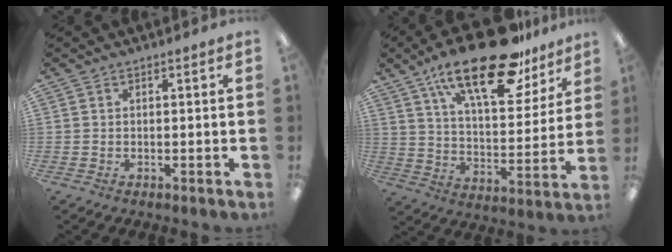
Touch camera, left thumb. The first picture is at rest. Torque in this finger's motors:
{"motor_torque": [0.29, 0.78, 1.61, -1.16, 0.16]}